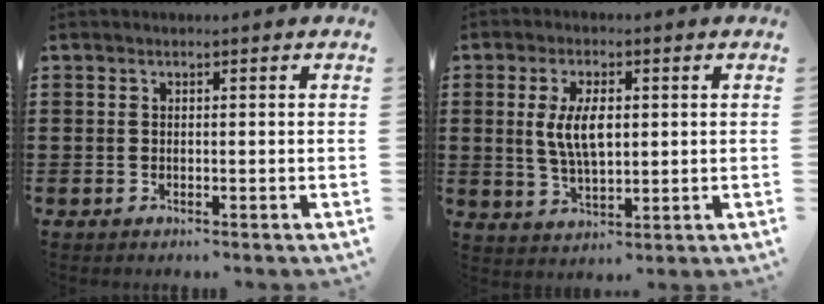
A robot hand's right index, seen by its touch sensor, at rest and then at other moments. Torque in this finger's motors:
{"motor_torque": [0.87, 0.19, 0.26, 0.13]}